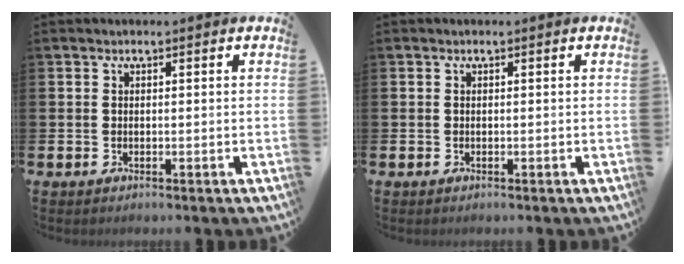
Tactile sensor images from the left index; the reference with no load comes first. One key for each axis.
{"total": 0.0}